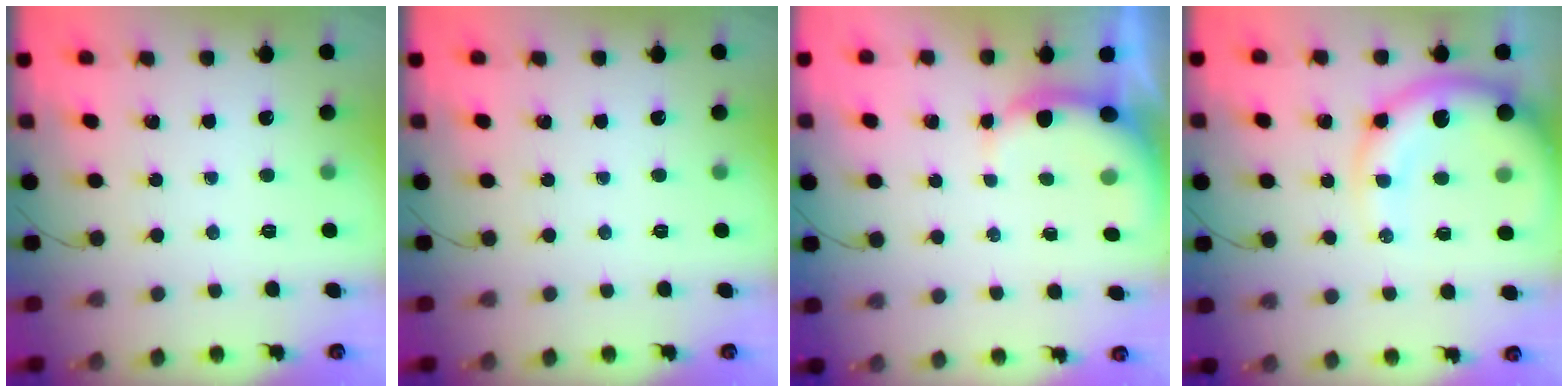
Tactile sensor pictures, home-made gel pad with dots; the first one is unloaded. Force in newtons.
{"total": 0.0}
{"total": 6.0, "press": 6.0, "slide": 0.3}
{"total": 13.4, "press": 13.1, "slide": 3.0}